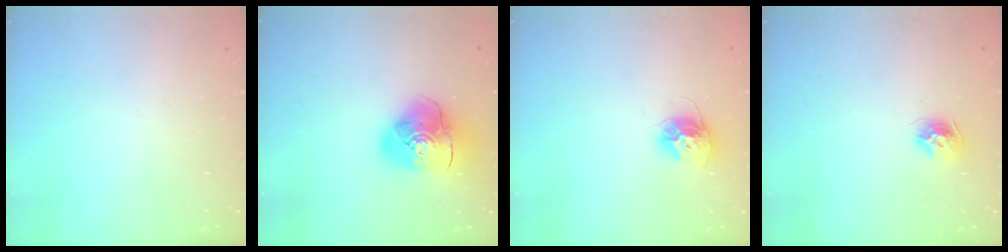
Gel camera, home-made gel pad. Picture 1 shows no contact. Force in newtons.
{"total": 12.3, "press": 12.2, "slide": 1.9}
{"total": 10.3, "press": 10.3, "slide": 0.4}
{"total": 8.7, "press": 8.7, "slide": 0.4}